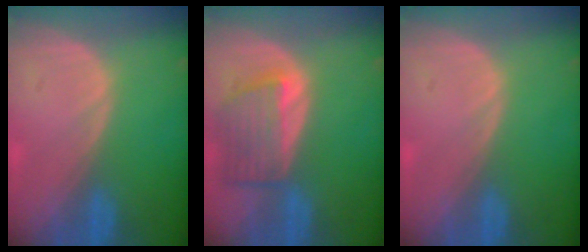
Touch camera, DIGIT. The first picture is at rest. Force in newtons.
{"total": 6.6, "press": 6.3, "slide": 1.9}
{"total": 0.0}